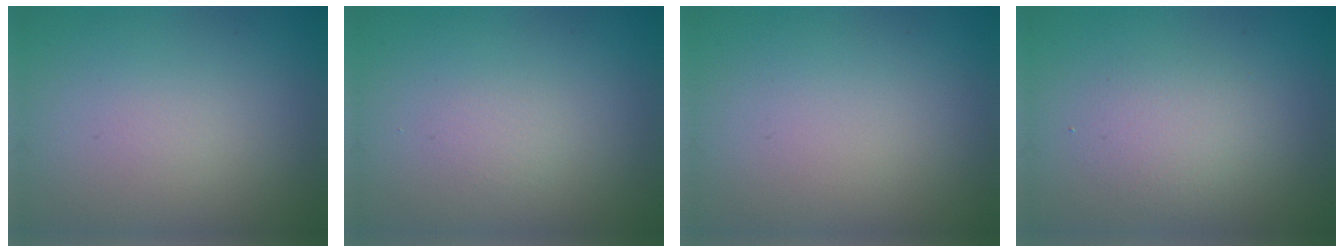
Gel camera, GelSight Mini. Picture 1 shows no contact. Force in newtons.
{"total": 0.6, "press": 0.6, "slide": 0.0}
{"total": 0.0}
{"total": 2.1, "press": 2.1, "slide": 0.2}